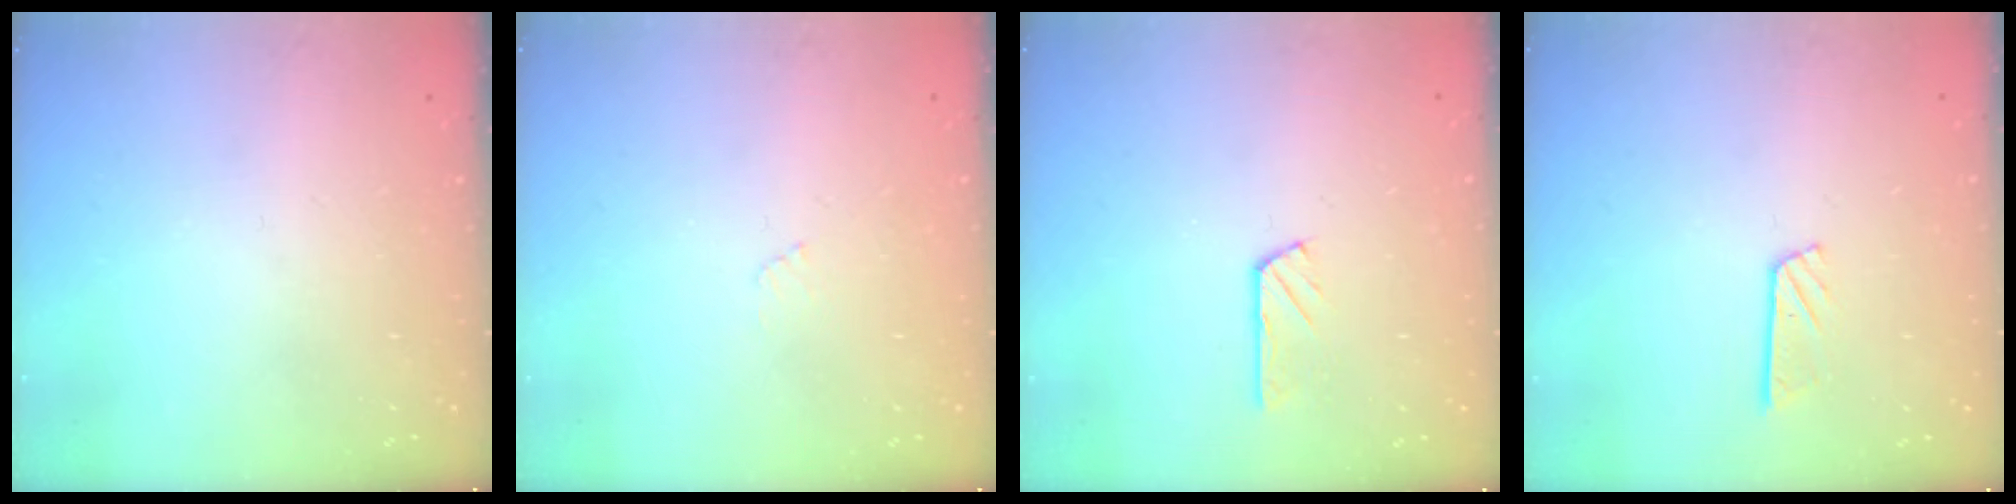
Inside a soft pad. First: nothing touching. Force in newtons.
{"total": 2.7, "press": 2.6, "slide": 0.5}
{"total": 2.9, "press": 2.9, "slide": 0.5}
{"total": 4.3, "press": 4.3, "slide": 0.2}